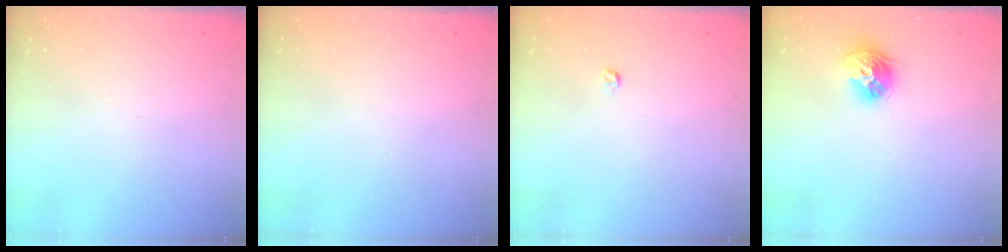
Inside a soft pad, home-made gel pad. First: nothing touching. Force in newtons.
{"total": 0.0}
{"total": 3.1, "press": 3.1, "slide": 0.5}
{"total": 10.6, "press": 10.6, "slide": 1.0}